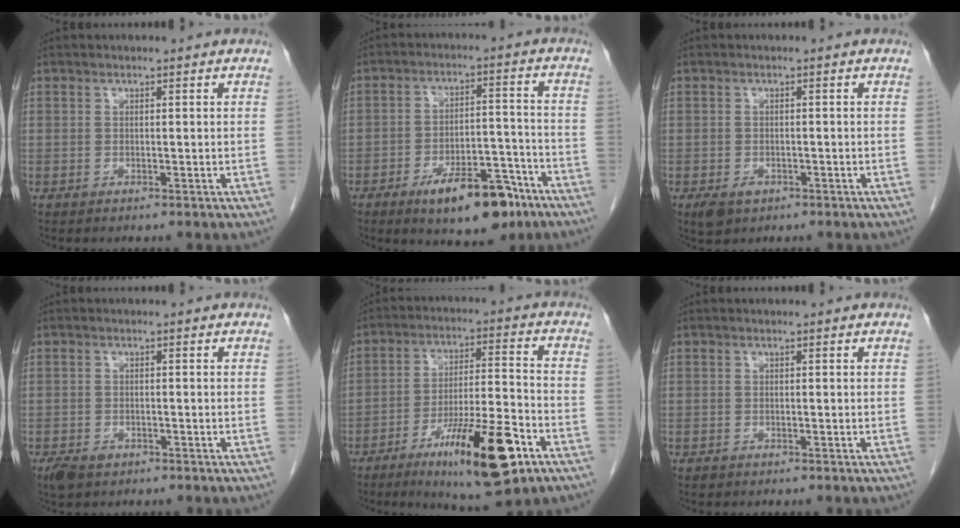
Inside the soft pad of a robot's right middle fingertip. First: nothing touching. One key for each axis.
{"total": 12.0, "fx": -7.5, "fy": 4.5, "fz": 8.2, "tx": -0.116, "ty": 0.008, "tz": -0.111}
{"total": 2.8, "fx": -1.5, "fy": 1.8, "fz": 1.5, "tx": -0.029, "ty": -0.003, "tz": -0.014}
{"total": 3.2, "fx": -2.1, "fy": 2.0, "fz": 1.5, "tx": -0.028, "ty": -0.003, "tz": -0.029}
{"total": 16.1, "fx": -8.5, "fy": 2.6, "fz": 13.5, "tx": -0.212, "ty": -0.011, "tz": -0.131}
{"total": 0.6, "fx": -0.4, "fy": 0.3, "fz": 0.1, "tx": -0.006, "ty": 0.000, "tz": -0.007}